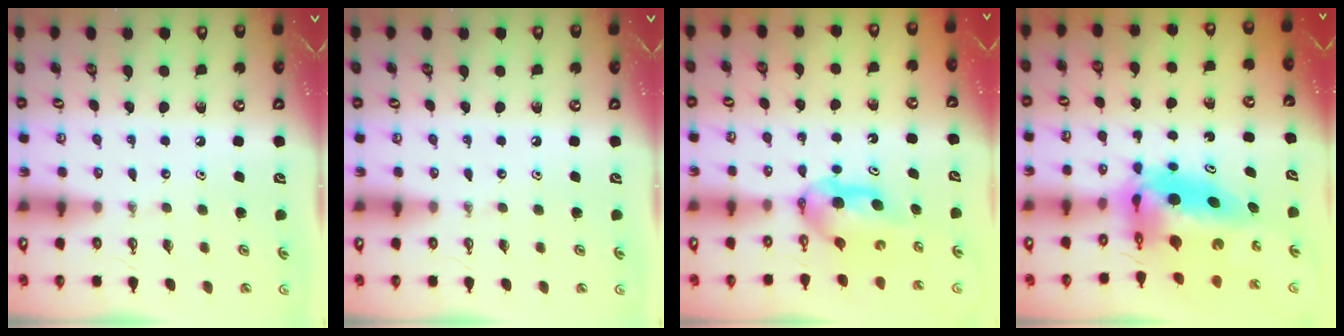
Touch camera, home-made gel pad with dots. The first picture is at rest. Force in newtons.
{"total": 0.0}
{"total": 6.7, "press": 6.6, "slide": 1.5}
{"total": 10.8, "press": 10.6, "slide": 2.1}